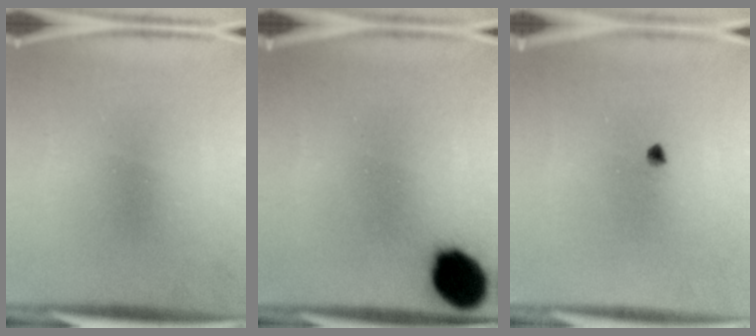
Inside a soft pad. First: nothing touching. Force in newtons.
{"total": 12.2}
{"total": 1.1}